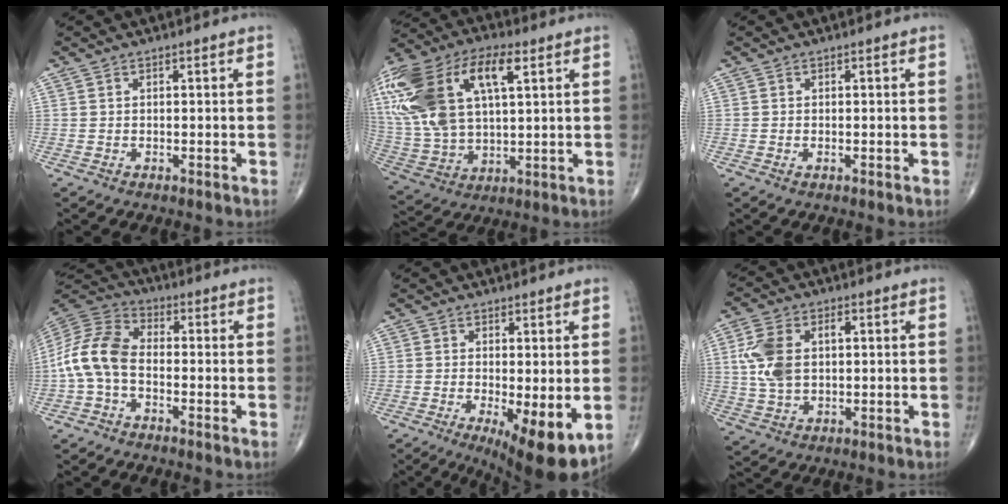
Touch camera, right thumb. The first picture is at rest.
{"total": 27.0, "force": [9.1, 13.9, 21.3], "torque": [-0.476, 0.023, 0.167]}
{"total": 0.0}
{"total": 10.8, "force": [-2.1, 6.7, 8.2], "torque": [-0.167, 0.034, -0.057]}
{"total": 11.0, "force": [-2.7, 3.4, 10.2], "torque": [-0.149, -0.026, -0.034]}
{"total": 9.7, "force": [1.3, 6.1, 7.4], "torque": [-0.156, 0.010, 0.029]}